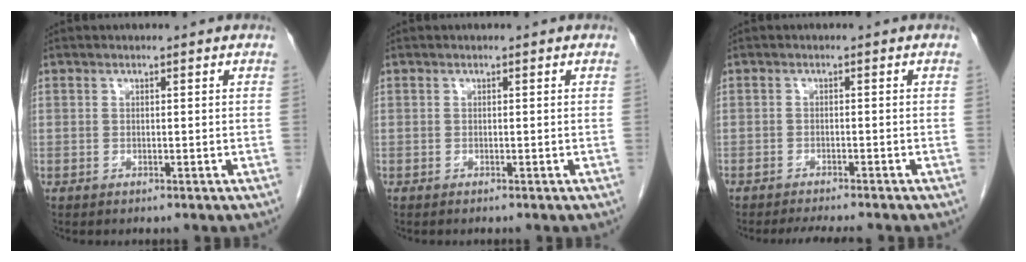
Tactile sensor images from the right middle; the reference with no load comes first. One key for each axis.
{"total": 0.0}
{"total": 5.3, "fx": -4.7, "fy": 0.6, "fz": 2.3, "tx": -0.028, "ty": -0.008, "tz": -0.068}